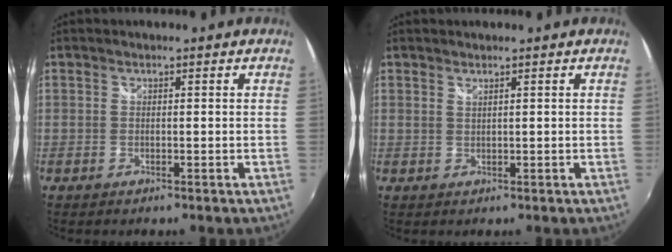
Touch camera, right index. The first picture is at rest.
{"total": 0.7, "force": [0.6, -0.1, 0.2], "torque": [-0.001, 0.000, 0.012]}